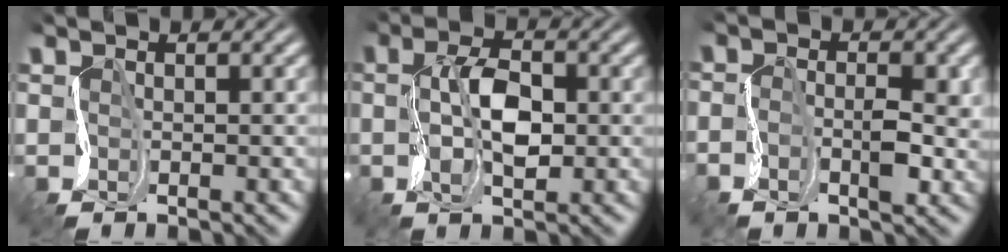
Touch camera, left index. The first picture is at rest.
{"total": 3.5, "force": [-0.5, 1.9, 2.9], "torque": [-0.066, 0.006, -0.011]}
{"total": 2.8, "force": [-1.5, 1.1, 2.1], "torque": [-0.046, -0.001, -0.033]}